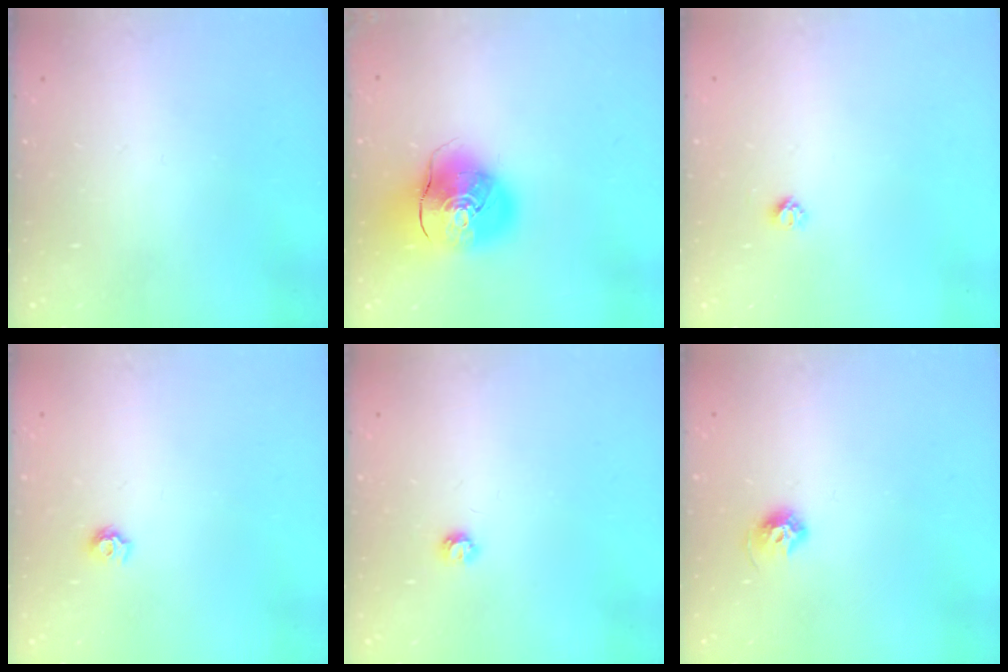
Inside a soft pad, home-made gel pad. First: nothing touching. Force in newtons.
{"total": 12.5, "press": 12.3, "slide": 2.1}
{"total": 4.1, "press": 4.1, "slide": 0.5}
{"total": 5.7, "press": 5.7, "slide": 0.6}
{"total": 3.4, "press": 3.4, "slide": 0.5}
{"total": 7.3, "press": 7.3, "slide": 0.8}